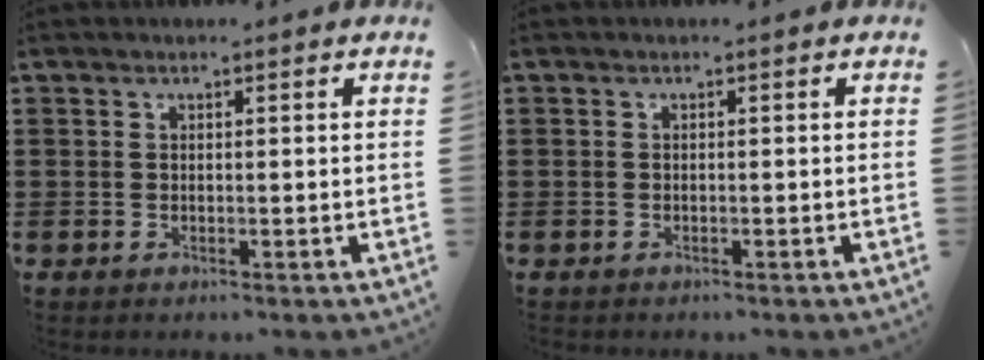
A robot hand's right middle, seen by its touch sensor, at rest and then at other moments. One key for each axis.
{"total": 0.8, "fx": -0.5, "fy": 0.6, "fz": -0.1, "tx": 0.001, "ty": 0.004, "tz": -0.013}